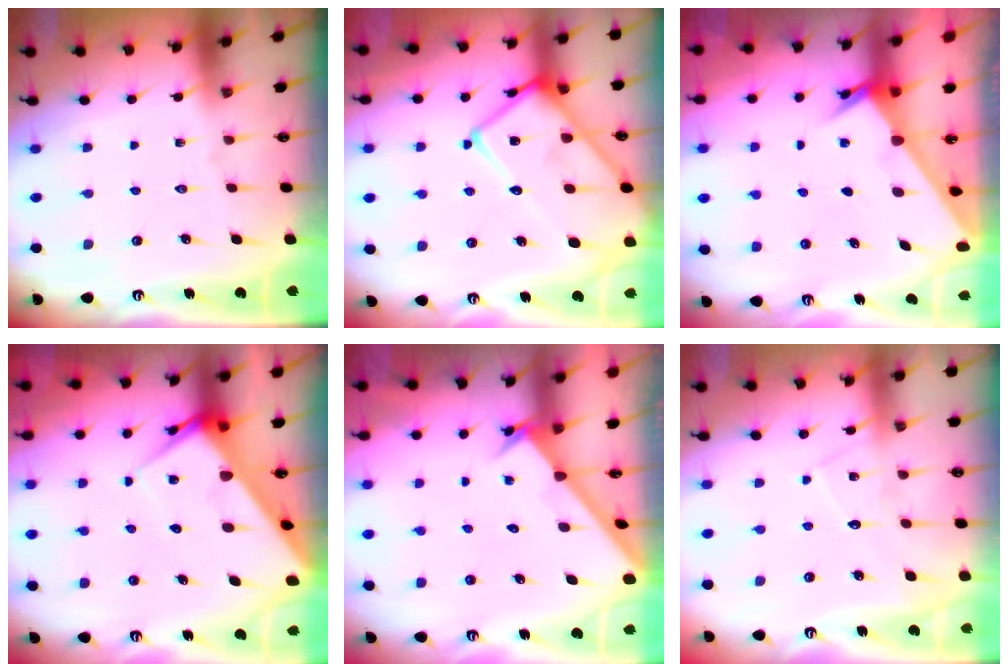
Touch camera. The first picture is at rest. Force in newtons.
{"total": 20.3, "press": 20.2, "slide": 2.1}
{"total": 2.4, "press": 2.4, "slide": 0.2}
{"total": 7.6, "press": 7.5, "slide": 0.7}
{"total": 2.0, "press": 2.0, "slide": 0.2}
{"total": 6.5, "press": 6.5, "slide": 0.5}